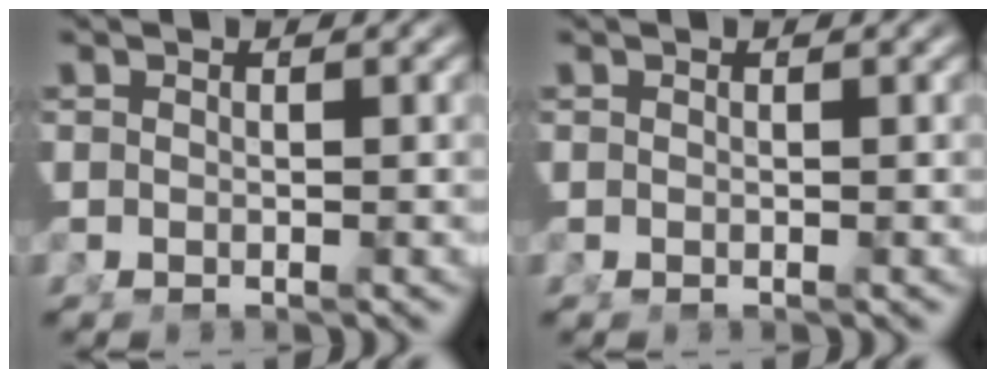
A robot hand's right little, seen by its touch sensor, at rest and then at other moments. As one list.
[{"total": 0.0}]